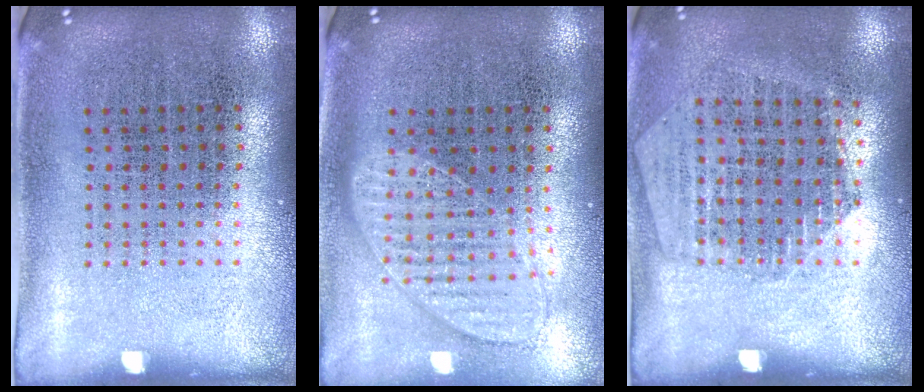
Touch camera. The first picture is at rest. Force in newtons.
{"total": 1.0, "press": 1.0, "slide": 0.2}
{"total": 1.4, "press": 1.3, "slide": 0.4}